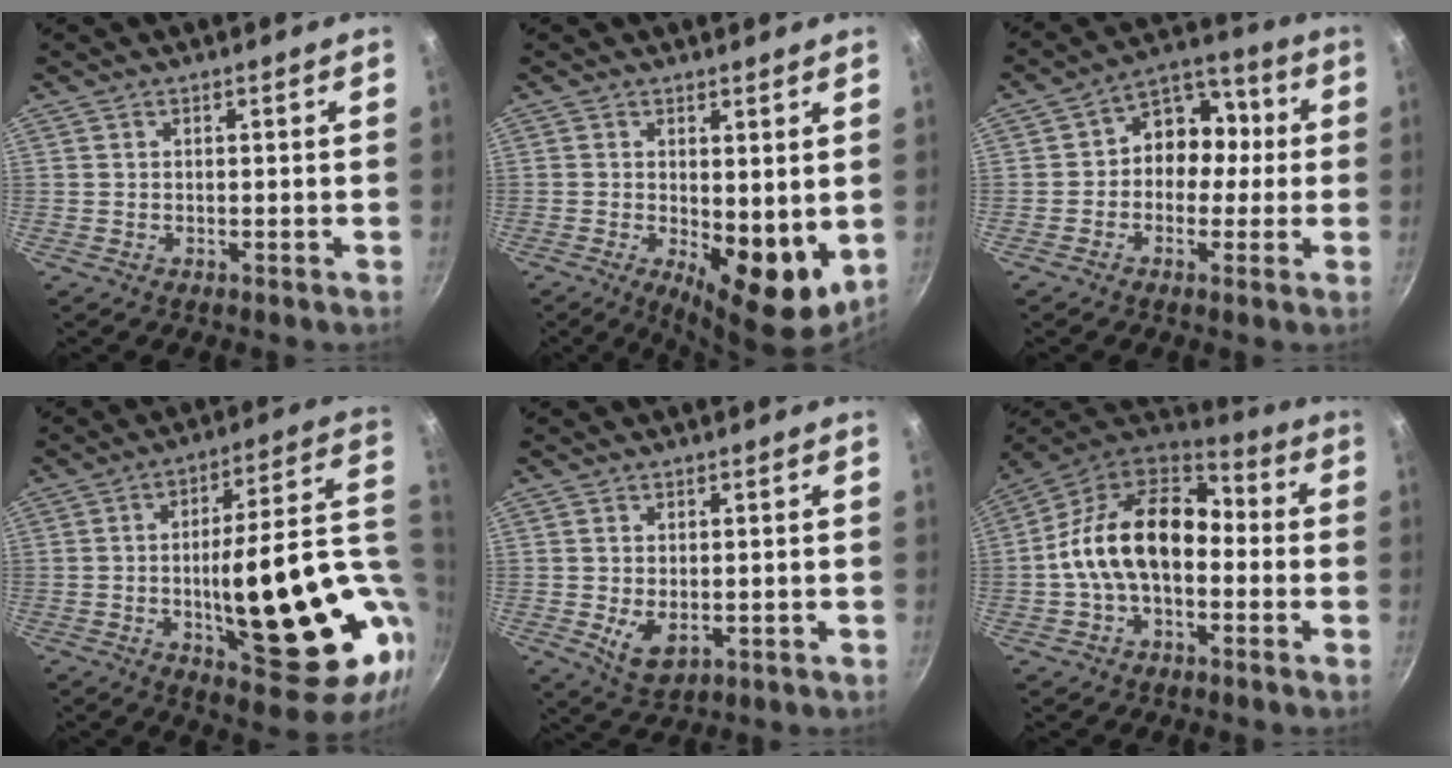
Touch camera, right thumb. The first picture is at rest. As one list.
[{"total": 9.7, "force": [-0.8, 3.8, 8.9], "torque": [-0.111, -0.019, 0.000]}, {"total": 10.4, "force": [-0.1, 8.5, 5.9], "torque": [-0.024, 0.035, -0.022]}, {"total": 26.8, "force": [-2.1, 9.4, 25.0], "torque": [-0.328, 0.001, -0.012]}, {"total": 5.6, "force": [-0.7, 3.4, 4.3], "torque": [-0.074, -0.018, -0.001]}, {"total": 17.8, "force": [-1.5, 11.6, 13.4], "torque": [-0.209, 0.051, -0.044]}]